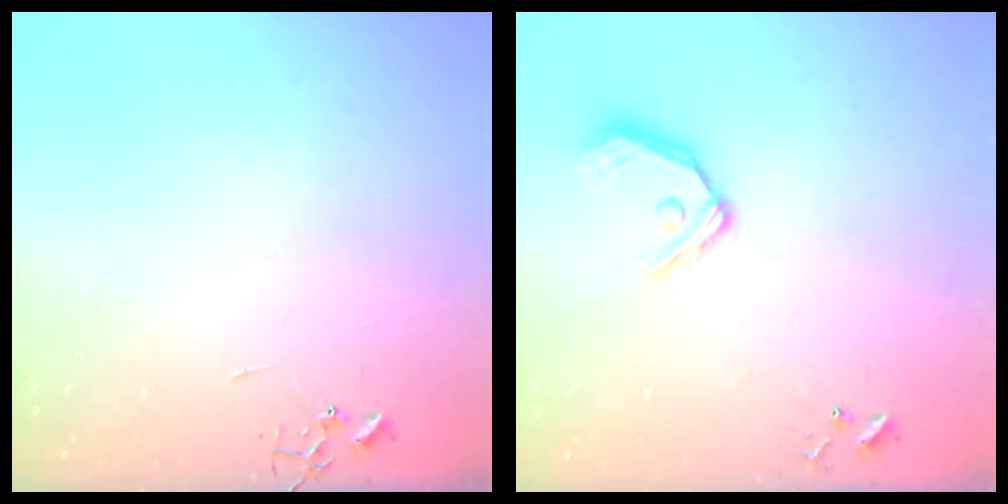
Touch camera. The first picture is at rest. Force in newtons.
{"total": 12.7, "press": 12.5, "slide": 2.0}